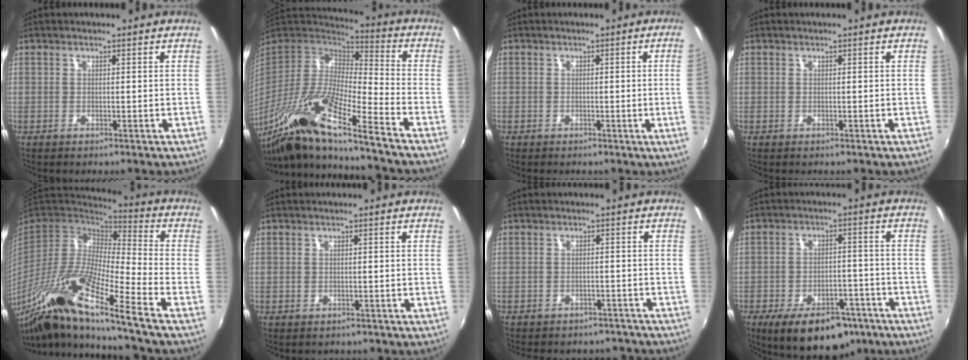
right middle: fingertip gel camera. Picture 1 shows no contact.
{"total": 19.3, "force": [-13.4, 0.7, 13.9], "torque": [-0.240, -0.036, -0.266]}
{"total": 3.0, "force": [-0.2, -1.4, 2.7], "torque": [-0.045, -0.010, 0.003]}
{"total": 0.0}
{"total": 20.8, "force": [-14.2, 0.1, 15.2], "torque": [-0.257, -0.044, -0.281]}
{"total": 0.8, "force": [-0.5, 0.6, 0.1], "torque": [-0.005, -0.003, -0.006]}
{"total": 9.5, "force": [-8.3, 3.8, 2.5], "torque": [-0.061, -0.002, -0.100]}
{"total": 15.4, "force": [-10.2, 7.3, 8.8], "torque": [-0.160, -0.007, -0.142]}